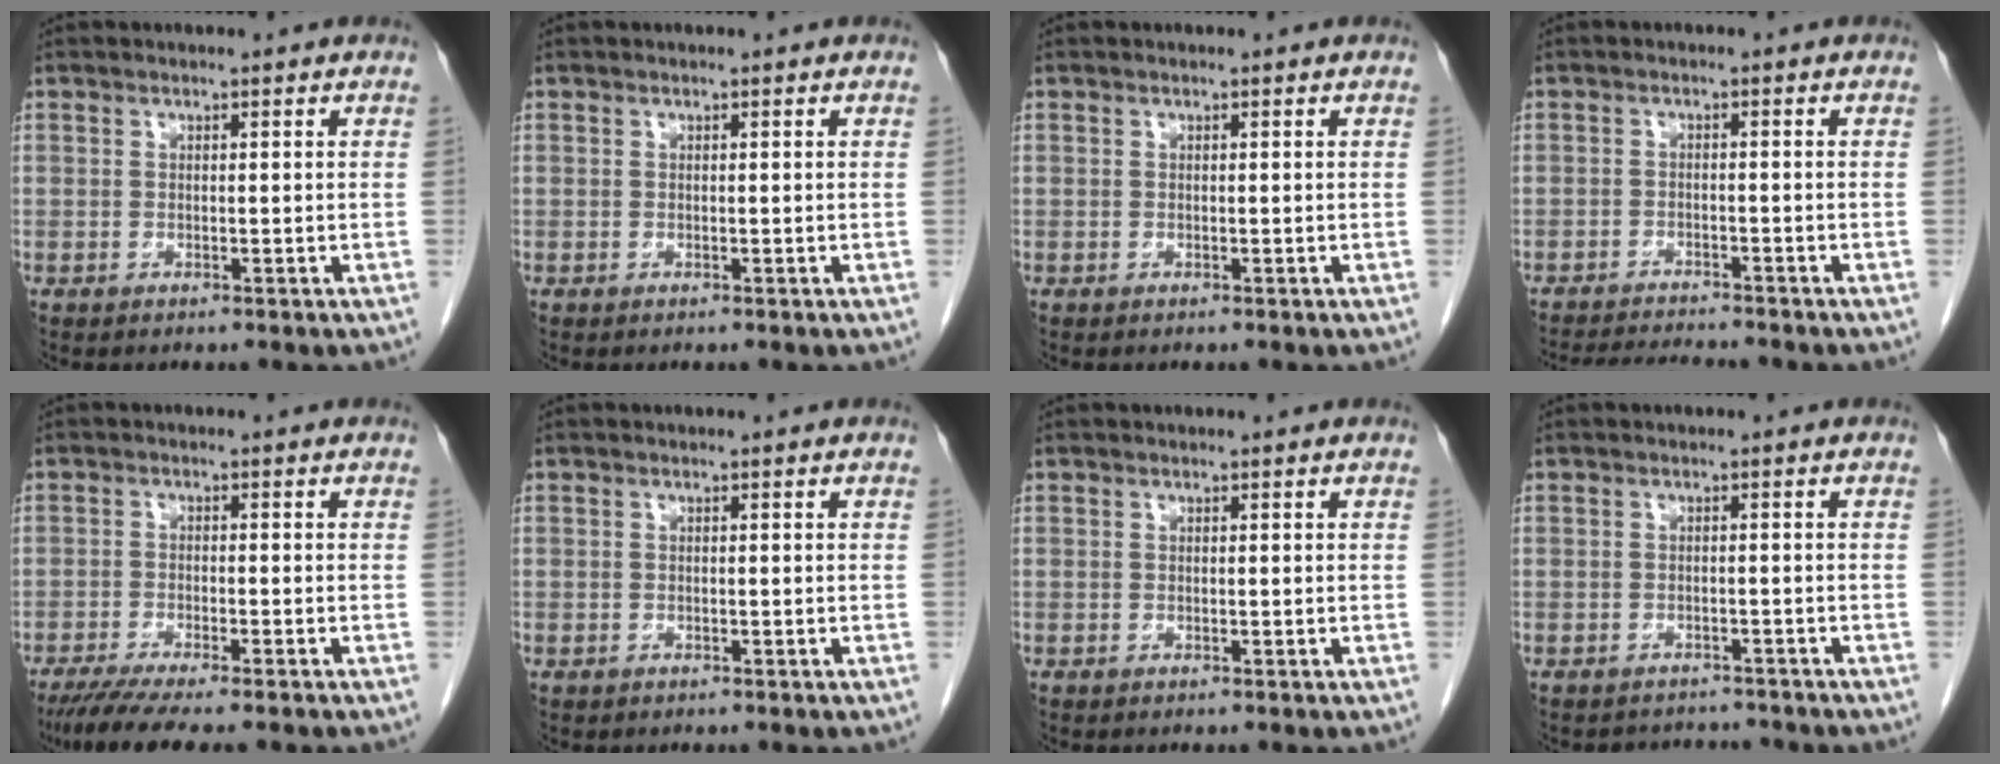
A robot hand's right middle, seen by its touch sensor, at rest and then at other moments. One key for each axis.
{"total": 0.0}
{"total": 0.0}
{"total": 7.8, "fx": -7.4, "fy": 0.2, "fz": 2.5, "tx": -0.039, "ty": -0.012, "tz": -0.117}
{"total": 8.2, "fx": -6.7, "fy": 0.4, "fz": 4.6, "tx": -0.072, "ty": -0.020, "tz": -0.107}
{"total": 0.0}
{"total": 0.0}
{"total": 4.2, "fx": -4.0, "fy": 1.0, "fz": -0.2, "tx": 0.003, "ty": 0.004, "tz": -0.055}